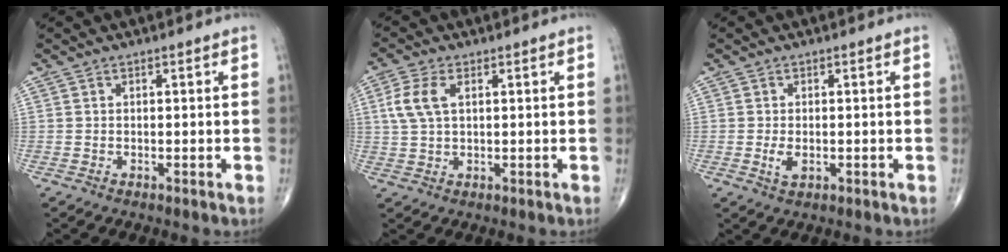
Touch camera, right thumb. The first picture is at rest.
{"total": 6.0, "force": [1.6, 3.2, 4.8], "torque": [-0.118, 0.010, 0.033]}
{"total": 2.7, "force": [-0.5, 1.5, 2.2], "torque": [-0.045, -0.005, -0.007]}